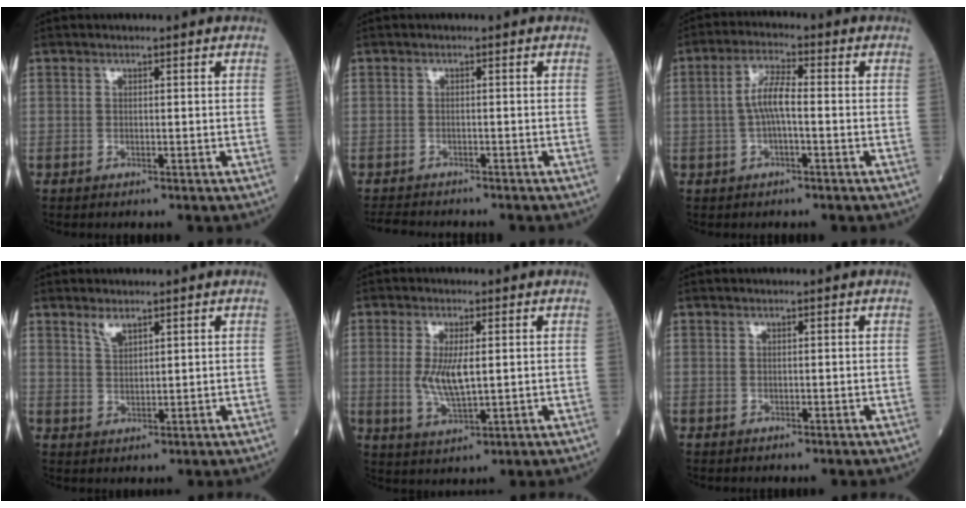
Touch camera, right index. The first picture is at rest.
{"total": 4.9, "force": [-4.7, 0.8, 1.2], "torque": [-0.015, -0.016, -0.075]}
{"total": 5.0, "force": [-0.5, 1.0, 4.9], "torque": [-0.100, 0.012, -0.011]}
{"total": 2.3, "force": [1.8, 0.7, 1.3], "torque": [-0.027, -0.001, 0.039]}
{"total": 5.9, "force": [0.5, 1.6, 5.7], "torque": [-0.117, -0.009, 0.011]}
{"total": 0.0}